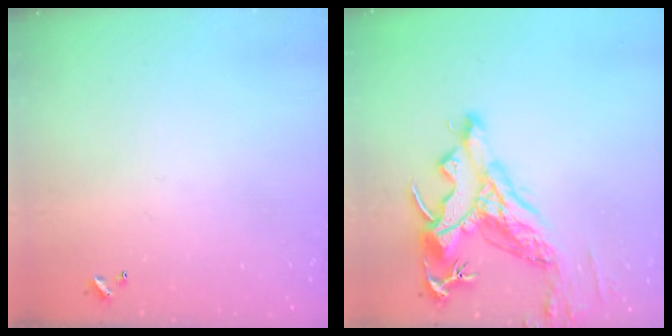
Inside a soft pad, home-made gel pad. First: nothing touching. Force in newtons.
{"total": 11.2, "press": 11.0, "slide": 2.4}